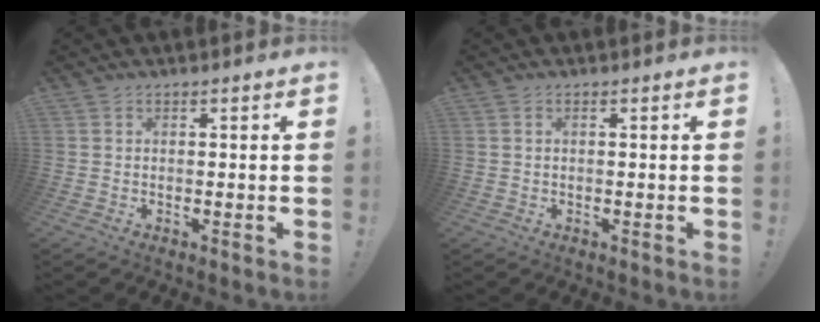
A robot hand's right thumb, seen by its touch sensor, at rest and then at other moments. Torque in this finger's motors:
{"motor_torque": [-0.17, -0.24, -0.13, -0.22, -0.11]}